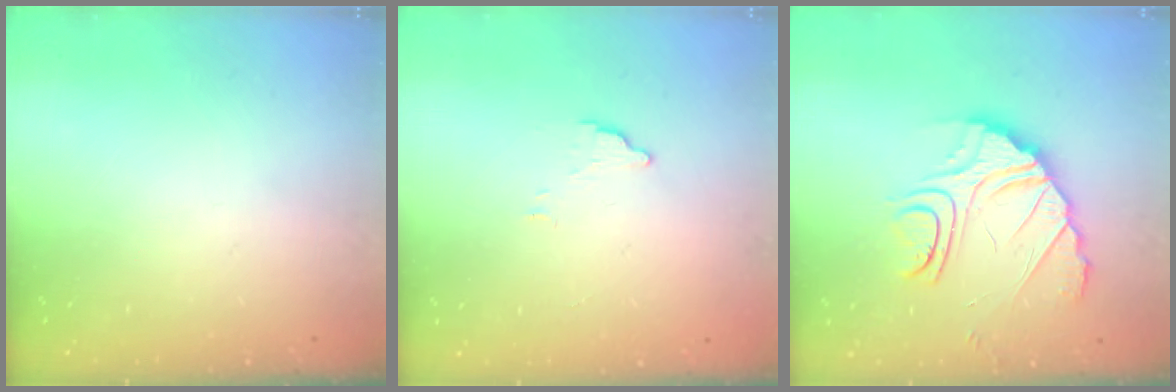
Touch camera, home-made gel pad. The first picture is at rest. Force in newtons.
{"total": 3.6, "press": 3.6, "slide": 0.2}
{"total": 10.6, "press": 10.5, "slide": 0.7}